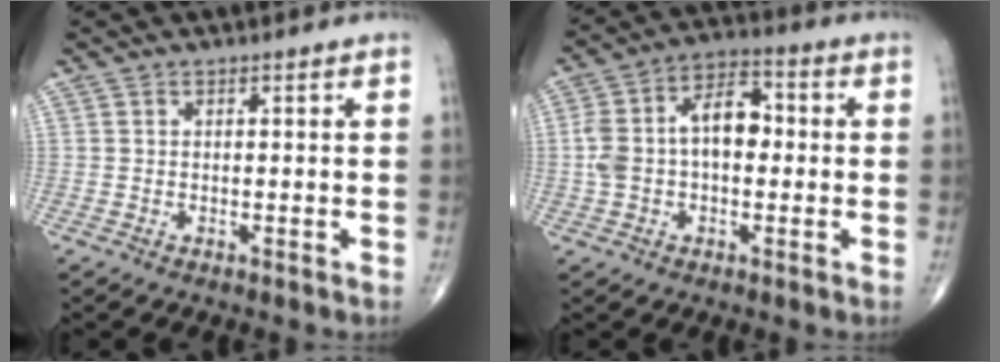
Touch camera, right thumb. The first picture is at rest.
{"total": 12.4, "force": [0.1, 7.4, 10.0], "torque": [-0.184, 0.043, -0.003]}